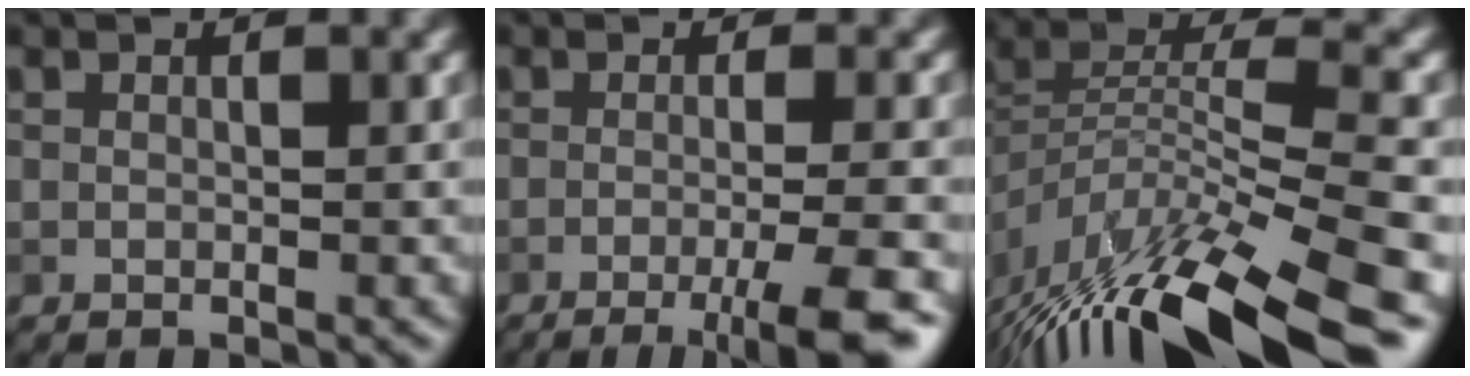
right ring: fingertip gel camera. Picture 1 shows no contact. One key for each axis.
{"total": 6.0, "fx": -2.8, "fy": 1.2, "fz": 5.2, "tx": -0.066, "ty": -0.005, "tz": -0.044}
{"total": 11.8, "fx": -7.7, "fy": 3.4, "fz": 8.3, "tx": -0.151, "ty": 0.018, "tz": -0.133}